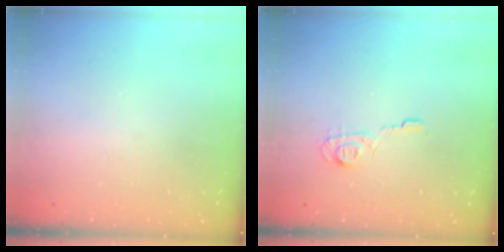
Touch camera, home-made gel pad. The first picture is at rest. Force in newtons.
{"total": 6.5, "press": 6.4, "slide": 0.7}